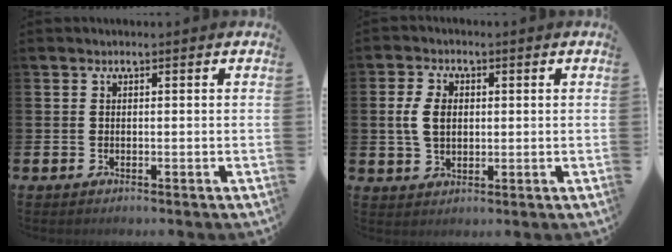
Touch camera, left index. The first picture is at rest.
{"total": 4.8, "force": [1.0, 3.2, 3.4], "torque": [-0.062, 0.009, 0.013]}